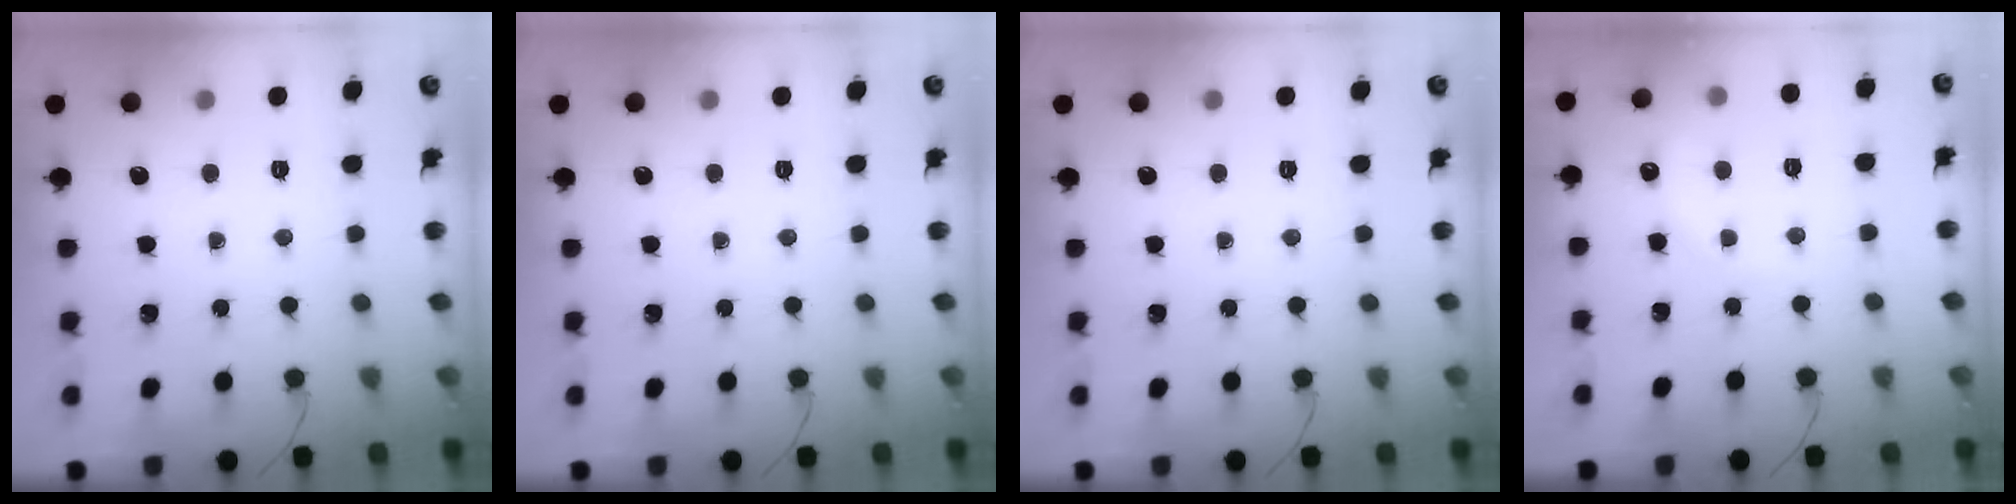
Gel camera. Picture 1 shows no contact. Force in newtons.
{"total": 0.0}
{"total": 0.0}
{"total": 5.4, "press": 5.2, "slide": 1.5}